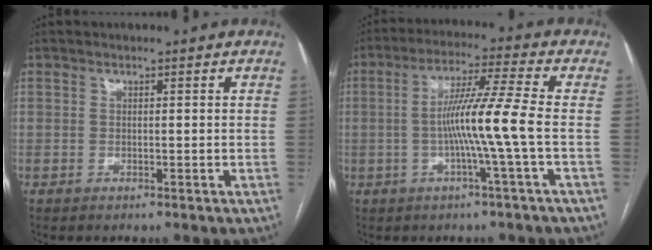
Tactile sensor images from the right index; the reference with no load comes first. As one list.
[{"total": 9.6, "force": [-1.5, -1.7, 9.3], "torque": [-0.169, 0.004, -0.030]}]